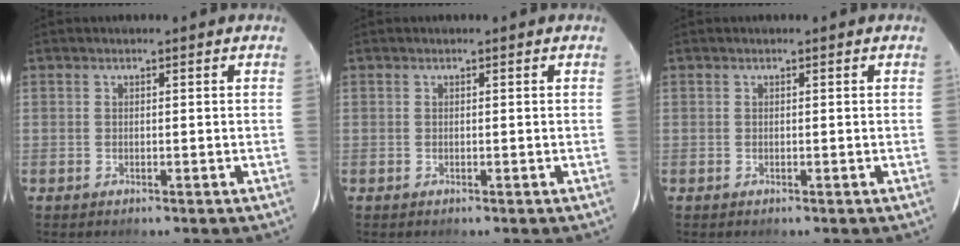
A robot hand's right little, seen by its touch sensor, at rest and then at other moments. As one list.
[{"total": 0.0}, {"total": 0.0}]